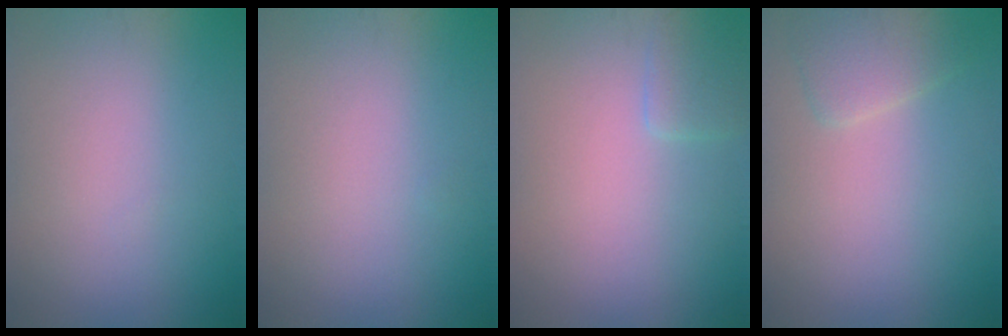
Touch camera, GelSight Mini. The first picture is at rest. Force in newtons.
{"total": 0.0}
{"total": 1.6, "press": 1.6, "slide": 0.1}
{"total": 2.2, "press": 2.2, "slide": 0.1}